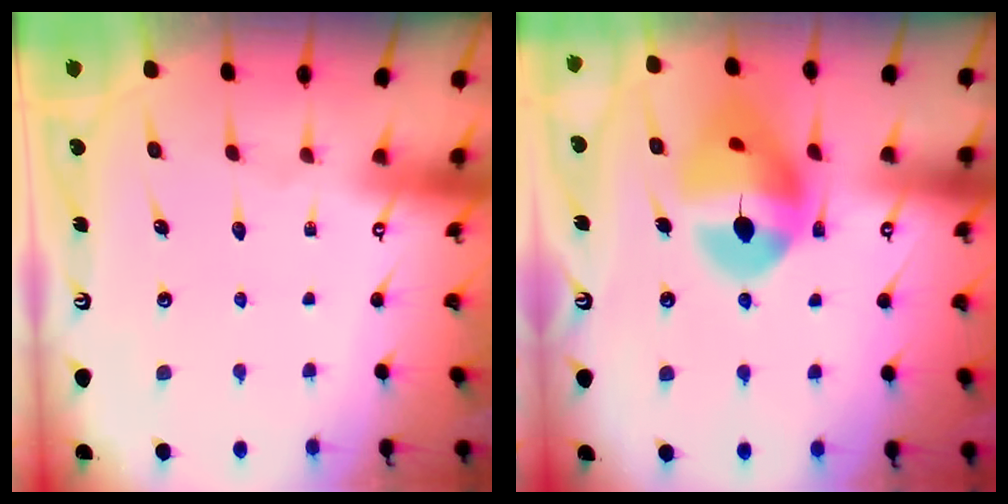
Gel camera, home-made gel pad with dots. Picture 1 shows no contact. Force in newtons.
{"total": 14.5, "press": 14.4, "slide": 1.5}